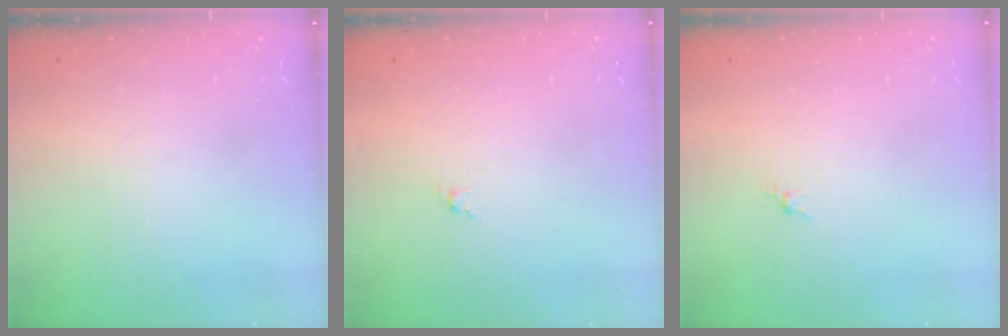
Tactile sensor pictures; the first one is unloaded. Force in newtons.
{"total": 1.6, "press": 1.5, "slide": 0.6}
{"total": 0.0}